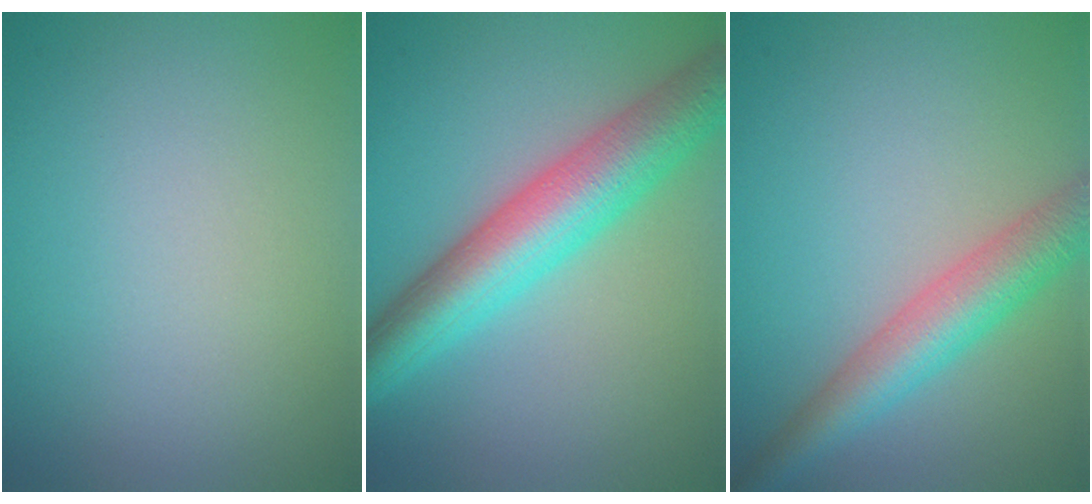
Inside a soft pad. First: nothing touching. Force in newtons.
{"total": 7.8, "press": 7.8, "slide": 0.2}
{"total": 5.2, "press": 5.2, "slide": 0.1}